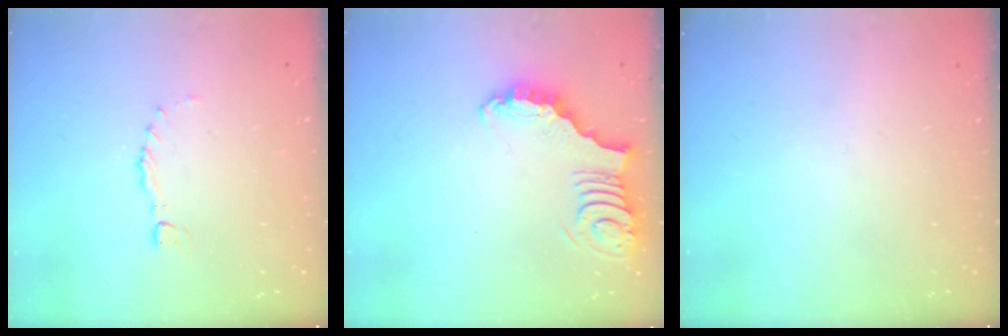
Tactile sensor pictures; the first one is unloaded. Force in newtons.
{"total": 4.0, "press": 3.9, "slide": 0.6}
{"total": 0.0}